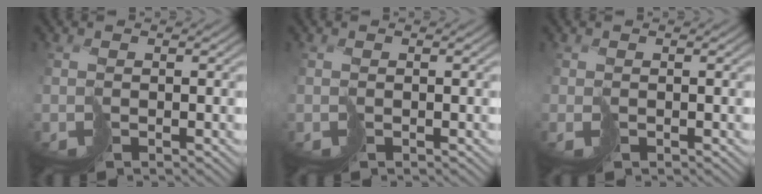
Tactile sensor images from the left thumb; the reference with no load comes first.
{"total": 0.0}
{"total": 0.0}